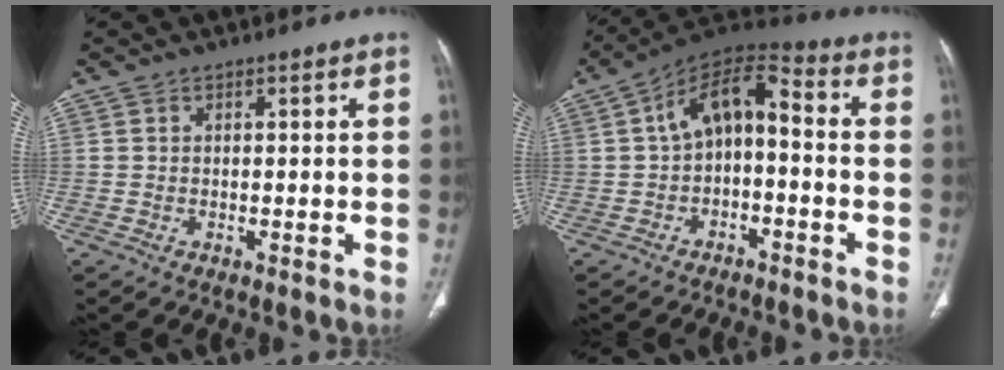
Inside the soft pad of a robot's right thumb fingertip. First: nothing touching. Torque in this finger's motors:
{"motor_torque": [-0.52, -0.14, -0.42, 0.26, 0.03]}